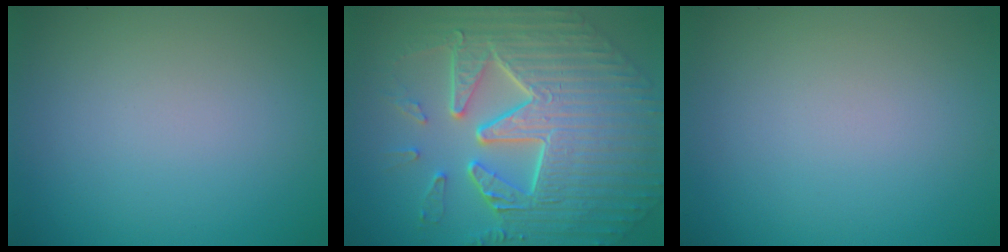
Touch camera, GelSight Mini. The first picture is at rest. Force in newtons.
{"total": 11.1, "press": 7.7, "slide": 8.0}
{"total": 0.0}